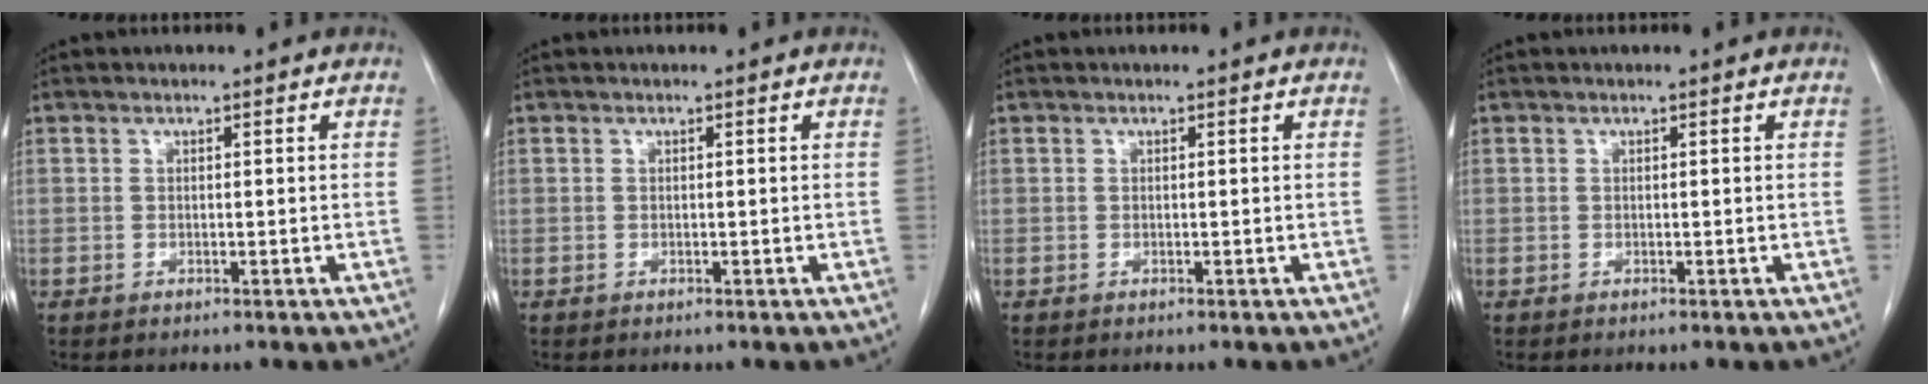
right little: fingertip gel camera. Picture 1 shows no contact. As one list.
[{"total": 0.0}, {"total": 0.0}, {"total": 0.0}]